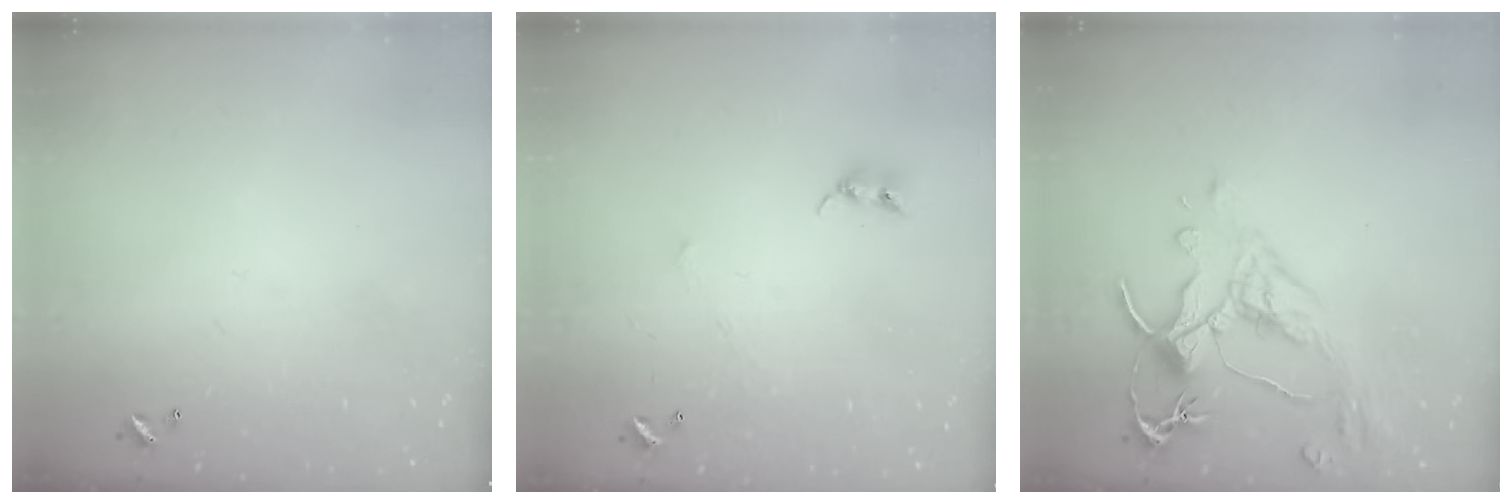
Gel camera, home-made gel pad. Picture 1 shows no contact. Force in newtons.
{"total": 2.4, "press": 2.3, "slide": 0.4}
{"total": 3.2, "press": 2.8, "slide": 1.5}